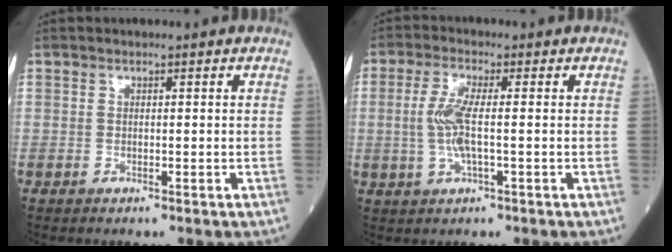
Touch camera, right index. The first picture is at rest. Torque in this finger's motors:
{"motor_torque": [0.13, -0.02, 0.13, 0.07]}